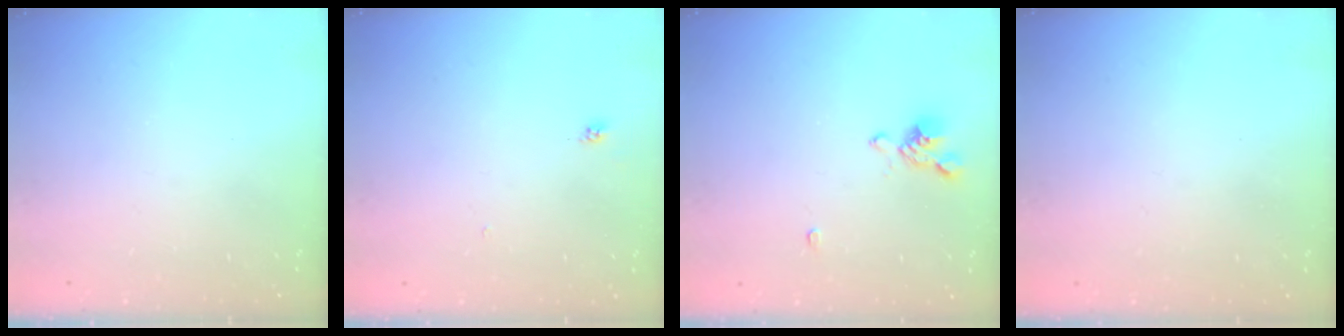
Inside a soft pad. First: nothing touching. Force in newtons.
{"total": 1.9, "press": 1.9, "slide": 0.1}
{"total": 1.7, "press": 1.5, "slide": 0.9}
{"total": 8.1, "press": 8.1, "slide": 0.3}